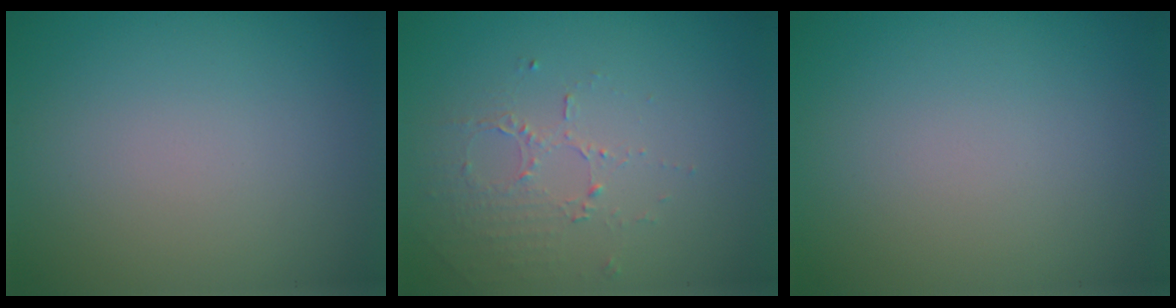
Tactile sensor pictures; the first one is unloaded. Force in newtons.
{"total": 1.6, "press": 1.0, "slide": 1.3}
{"total": 0.0}